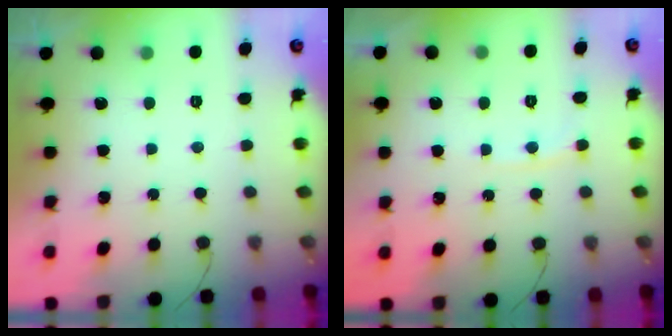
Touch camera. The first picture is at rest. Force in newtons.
{"total": 3.2, "press": 3.1, "slide": 0.4}